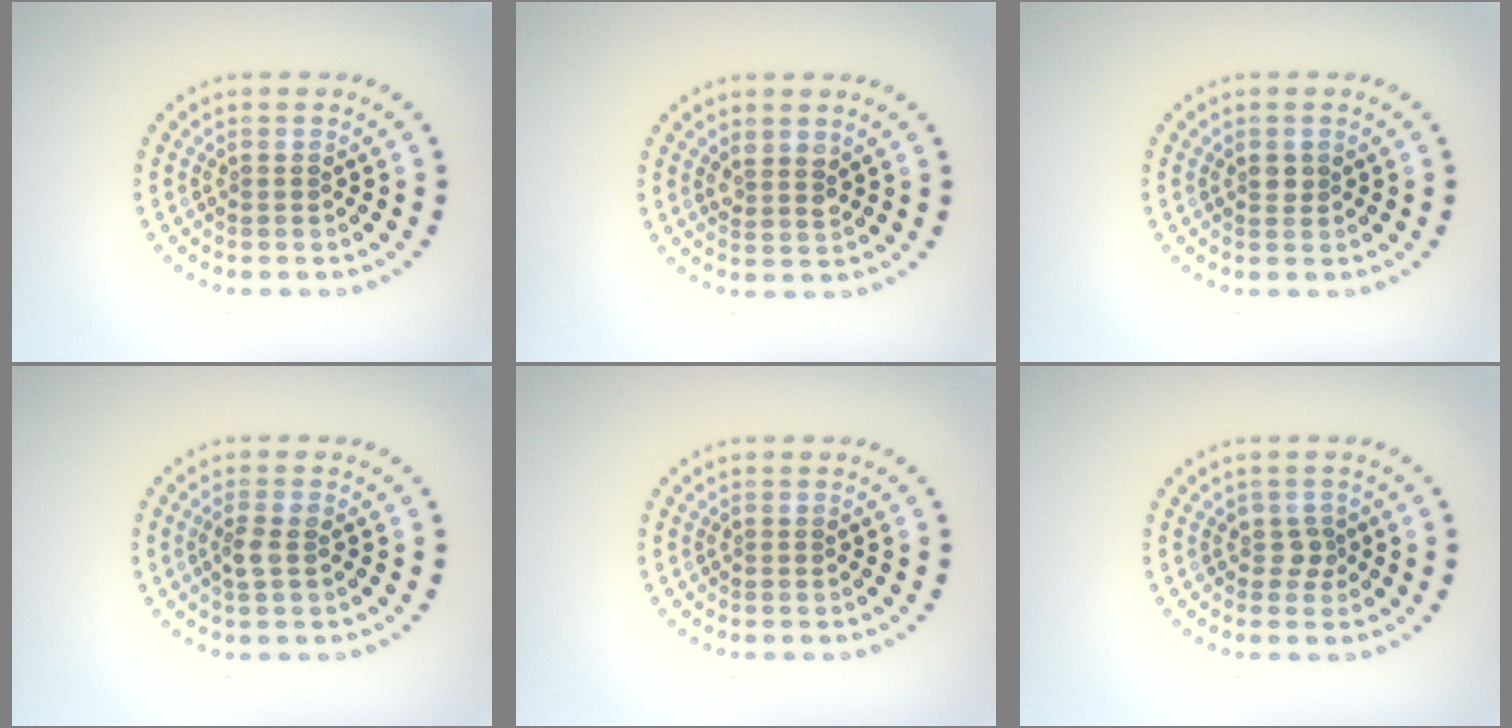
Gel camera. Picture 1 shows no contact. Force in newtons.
{"total": 1.7, "press": 1.5, "slide": 0.8}
{"total": 1.1, "press": 1.0, "slide": 0.3}
{"total": 1.7, "press": 1.6, "slide": 0.5}
{"total": 0.0}
{"total": 1.2, "press": 1.0, "slide": 0.8}